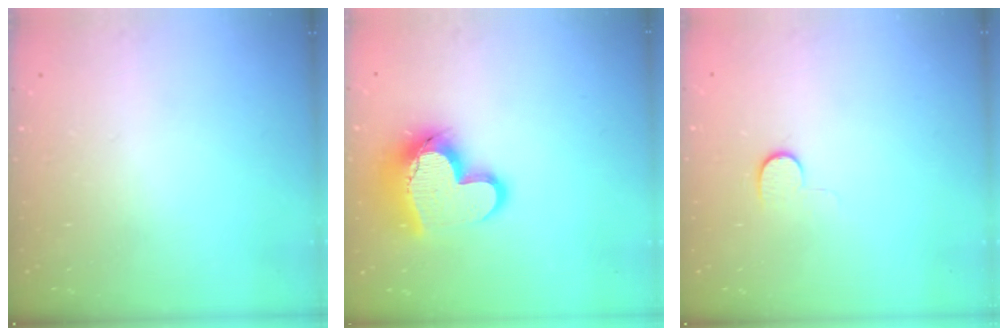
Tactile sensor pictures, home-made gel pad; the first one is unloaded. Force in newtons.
{"total": 17.2, "press": 17.1, "slide": 1.5}
{"total": 4.5, "press": 4.4, "slide": 0.4}